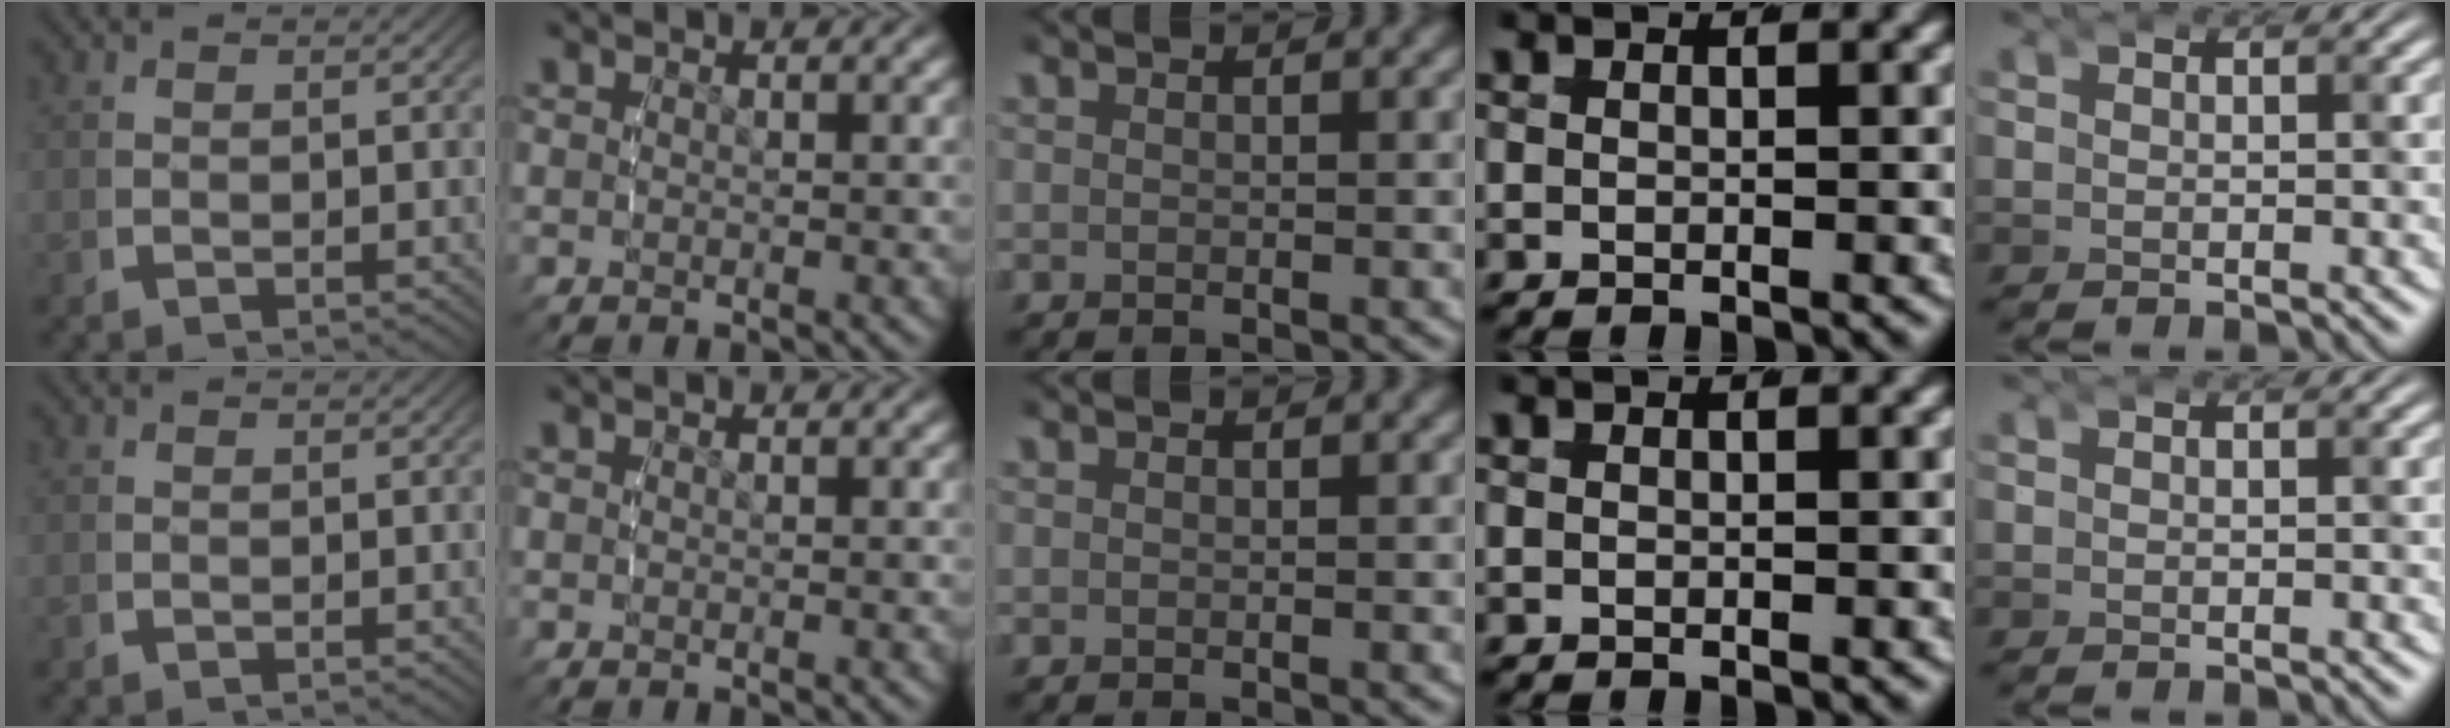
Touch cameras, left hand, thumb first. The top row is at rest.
{}